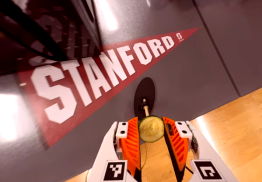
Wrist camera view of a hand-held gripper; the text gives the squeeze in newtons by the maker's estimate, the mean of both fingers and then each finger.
{"total": 4.4, "left": 3.9, "right": 5.0}